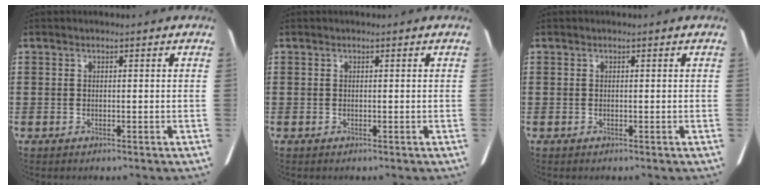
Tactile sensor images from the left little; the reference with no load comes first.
{"total": 0.0}
{"total": 0.0}